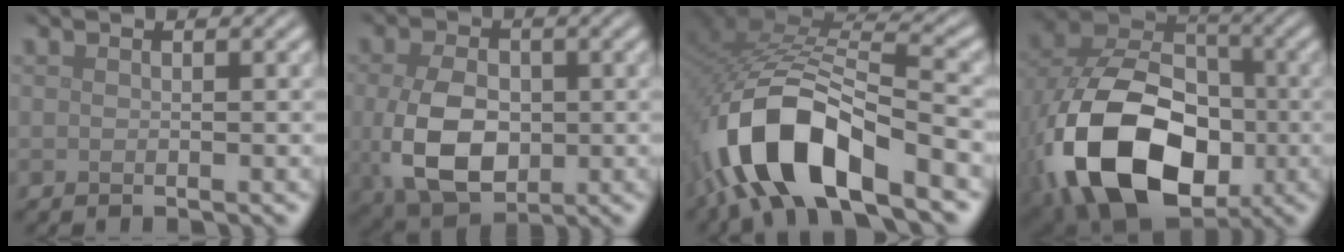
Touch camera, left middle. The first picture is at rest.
{"total": 7.2, "force": [-0.6, 4.9, 5.3], "torque": [-0.119, -0.016, -0.004]}
{"total": 12.8, "force": [-5.8, 5.6, 9.9], "torque": [-0.202, 0.000, -0.106]}
{"total": 17.5, "force": [-4.9, 12.0, 11.8], "torque": [-0.248, -0.039, -0.077]}